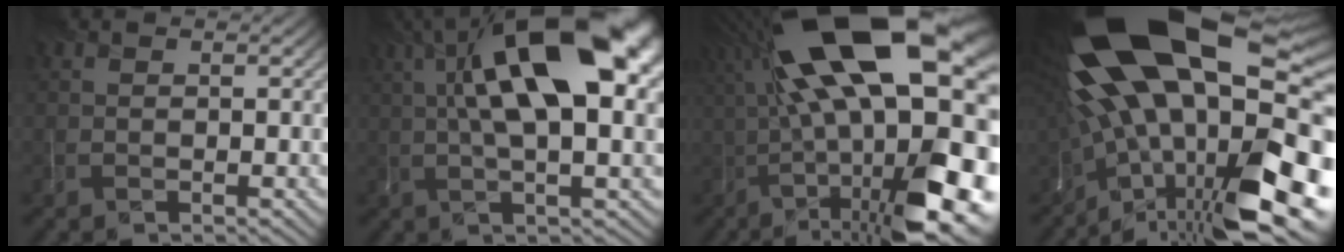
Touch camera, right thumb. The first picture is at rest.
{"total": 15.9, "force": [4.0, 6.1, 14.2], "torque": [-0.236, 0.020, 0.060]}
{"total": 24.0, "force": [2.2, 8.7, 22.3], "torque": [-0.391, -0.007, 0.047]}
{"total": 22.2, "force": [-0.6, 10.1, 19.7], "torque": [-0.324, -0.035, 0.007]}